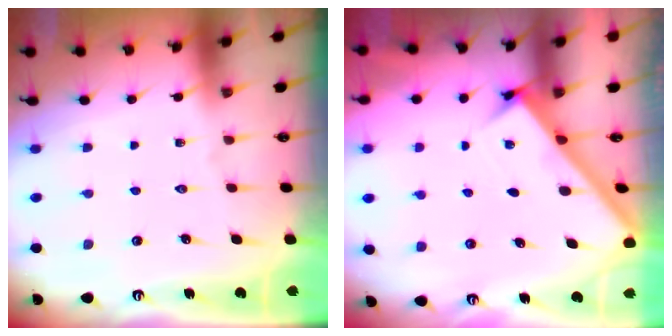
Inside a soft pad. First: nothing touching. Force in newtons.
{"total": 2.4, "press": 2.4, "slide": 0.3}